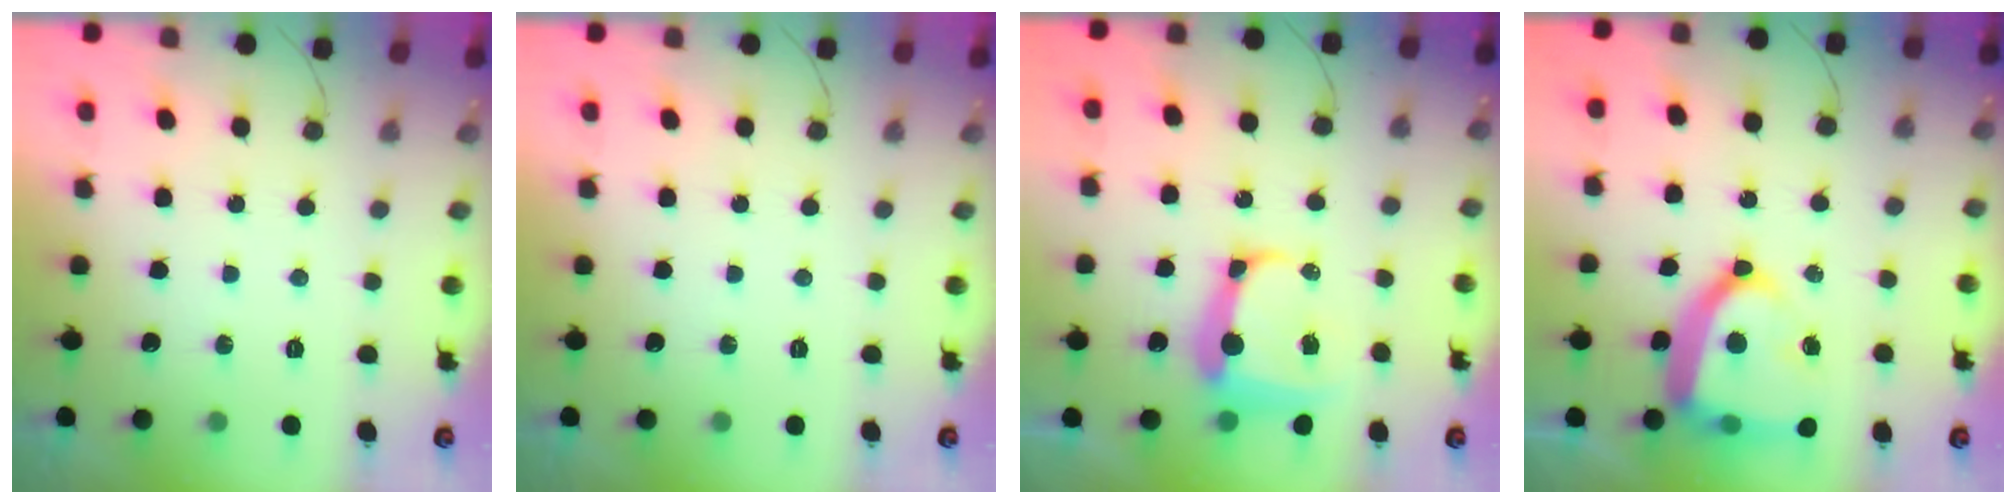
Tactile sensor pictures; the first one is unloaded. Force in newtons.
{"total": 0.0}
{"total": 11.7, "press": 11.7, "slide": 1.0}
{"total": 18.8, "press": 18.8, "slide": 1.5}